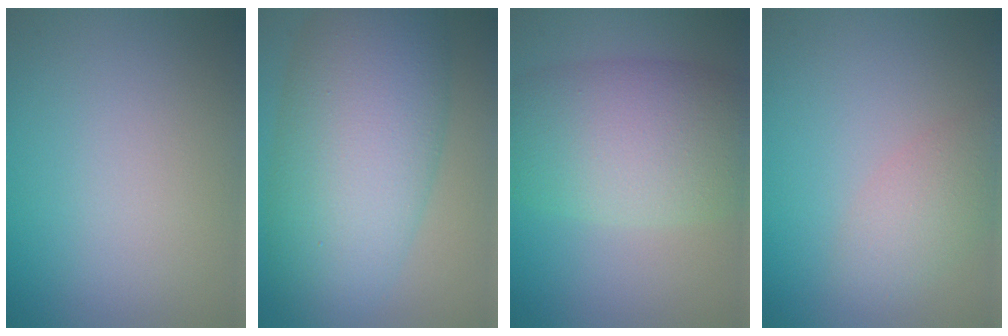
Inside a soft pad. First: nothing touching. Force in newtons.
{"total": 11.3, "press": 11.3, "slide": 0.2}
{"total": 8.8, "press": 8.8, "slide": 0.5}
{"total": 2.8, "press": 2.8, "slide": 0.1}